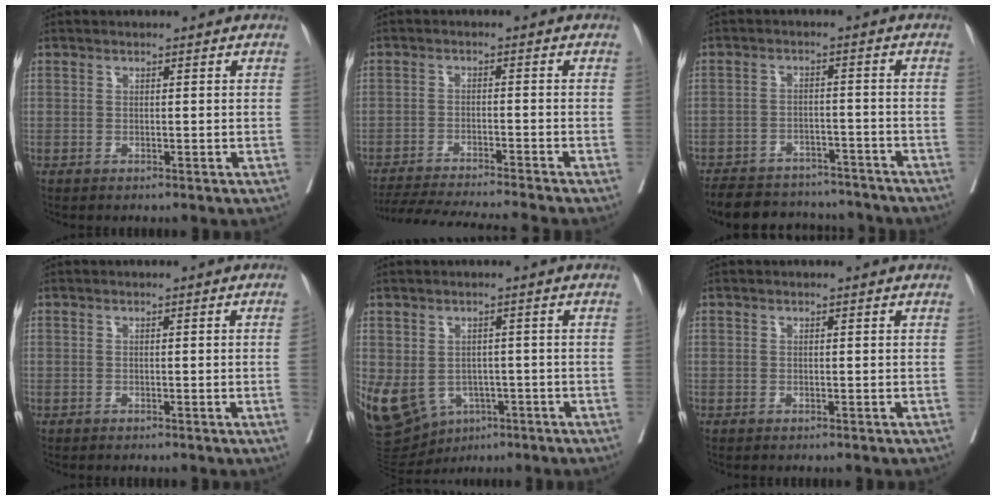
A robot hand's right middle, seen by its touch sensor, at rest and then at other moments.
{"total": 12.7, "force": [-11.7, -1.4, 4.7], "torque": [-0.053, -0.017, -0.181]}
{"total": 15.1, "force": [-13.6, 5.0, 4.1], "torque": [-0.076, 0.012, -0.184]}
{"total": 1.1, "force": [-0.3, -0.4, 1.0], "torque": [-0.010, 0.001, -0.006]}
{"total": 11.5, "force": [-4.5, 8.9, 5.8], "torque": [-0.127, 0.006, -0.059]}
{"total": 0.0}